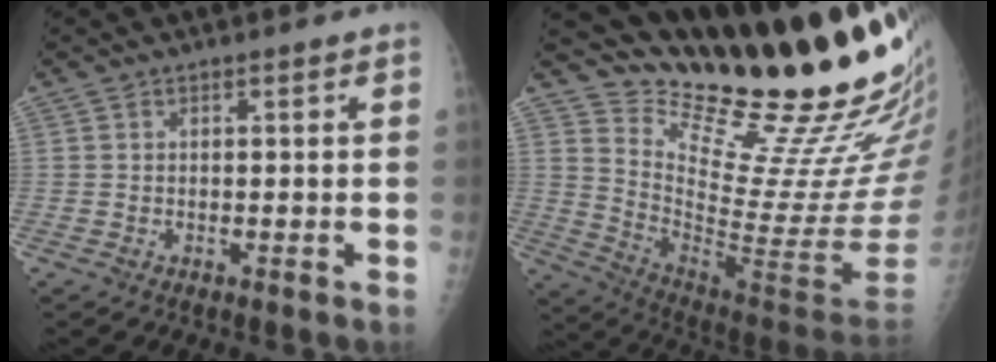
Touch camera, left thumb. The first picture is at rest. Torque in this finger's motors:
{"motor_torque": [0.72, -0.21, 0.30, -2.48, 0.01]}